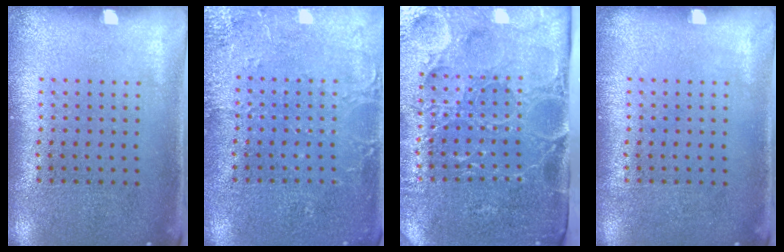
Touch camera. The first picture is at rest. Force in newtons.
{"total": 2.9, "press": 2.9, "slide": 0.4}
{"total": 5.0, "press": 4.2, "slide": 2.6}
{"total": 0.0}